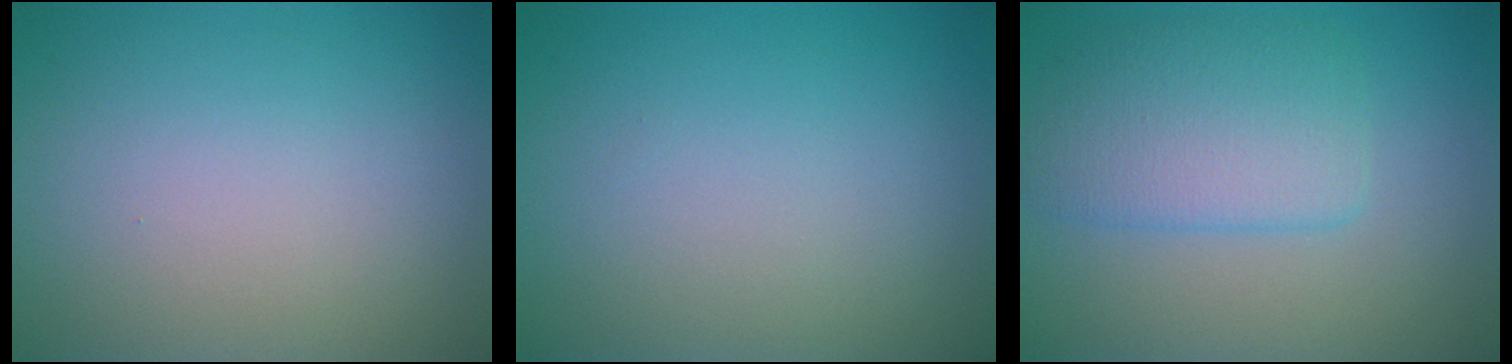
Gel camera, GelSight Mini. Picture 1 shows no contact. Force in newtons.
{"total": 0.0}
{"total": 4.4, "press": 4.4, "slide": 0.0}